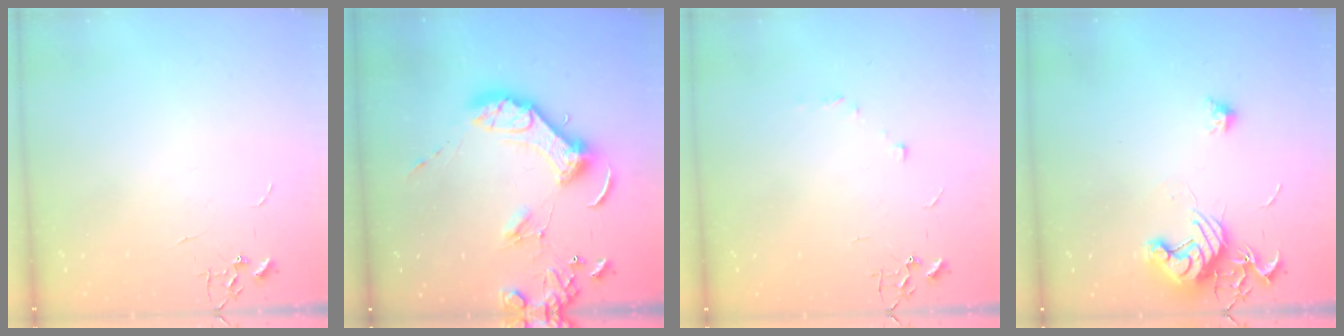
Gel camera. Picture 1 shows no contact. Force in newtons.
{"total": 14.5, "press": 14.3, "slide": 2.3}
{"total": 5.6, "press": 5.6, "slide": 0.5}
{"total": 12.7, "press": 12.6, "slide": 1.2}